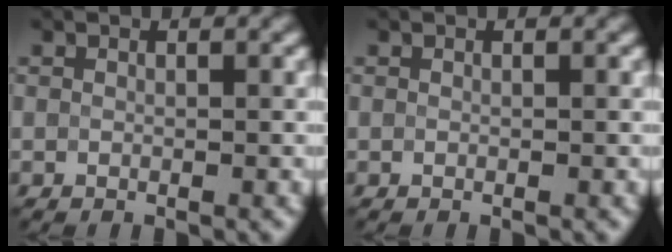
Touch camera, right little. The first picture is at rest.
{"total": 0.0}